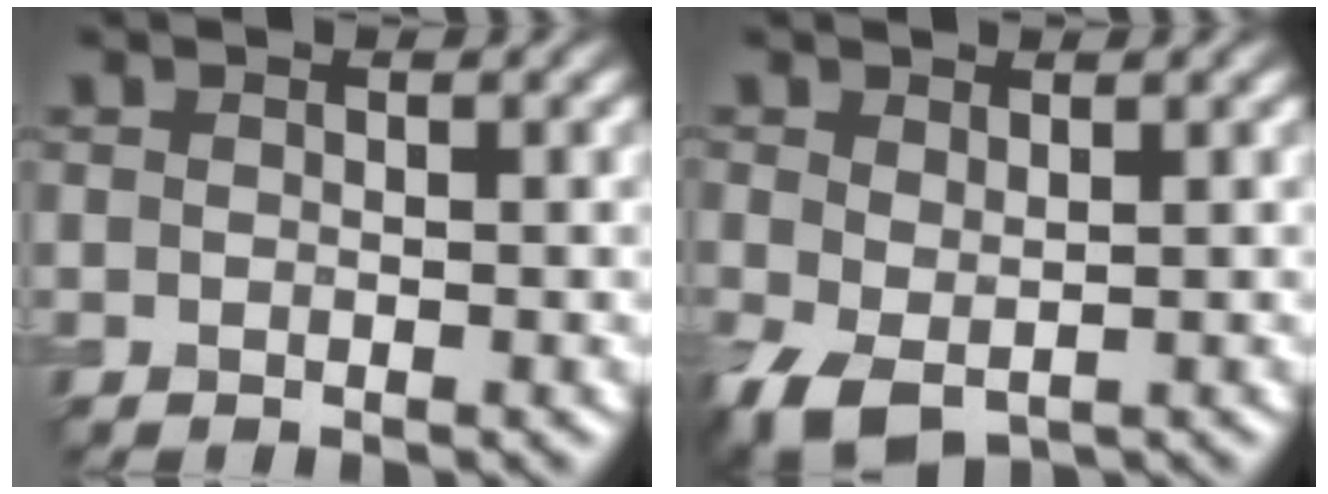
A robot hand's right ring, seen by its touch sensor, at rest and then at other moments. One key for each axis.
{"total": 3.4, "fx": -0.6, "fy": 2.2, "fz": 2.5, "tx": -0.065, "ty": -0.011, "tz": -0.007}